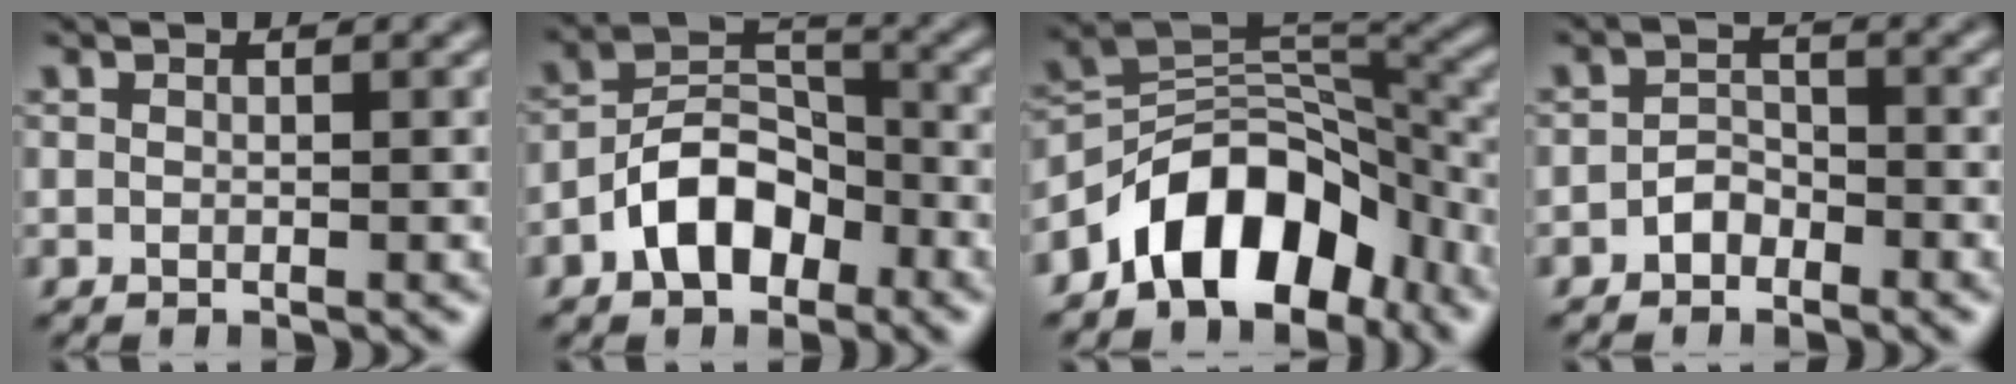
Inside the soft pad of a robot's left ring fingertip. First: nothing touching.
{"total": 5.9, "force": [-3.1, 3.6, 3.6], "torque": [-0.054, 0.010, -0.065]}
{"total": 9.5, "force": [-5.6, 5.5, 5.4], "torque": [-0.057, 0.012, -0.103]}
{"total": 1.7, "force": [-1.2, 1.1, 0.6], "torque": [-0.010, 0.010, -0.023]}